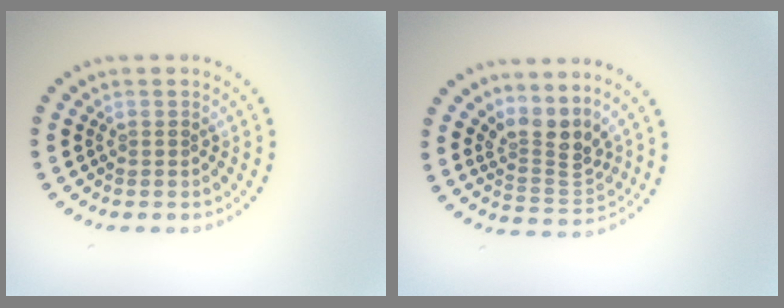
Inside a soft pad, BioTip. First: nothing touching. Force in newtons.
{"total": 3.3, "press": 2.3, "slide": 2.4}